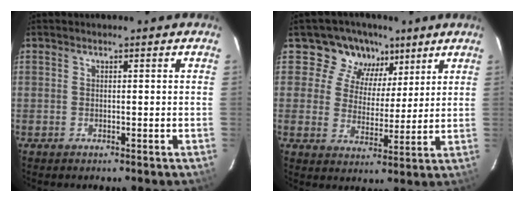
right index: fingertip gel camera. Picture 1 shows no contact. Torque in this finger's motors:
{"motor_torque": [0.07, 0.03, 0.06, 0.00]}